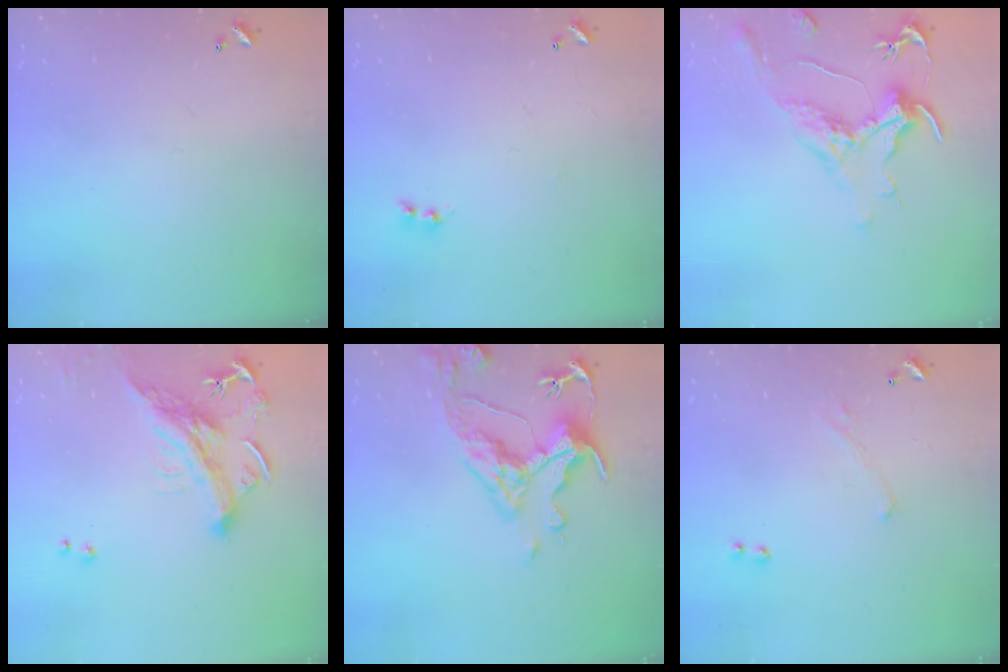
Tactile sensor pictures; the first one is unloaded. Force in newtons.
{"total": 1.8, "press": 1.8, "slide": 0.3}
{"total": 1.3, "press": 1.1, "slide": 0.7}
{"total": 3.8, "press": 3.5, "slide": 1.4}
{"total": 7.1, "press": 6.9, "slide": 1.4}
{"total": 1.6, "press": 1.5, "slide": 0.6}